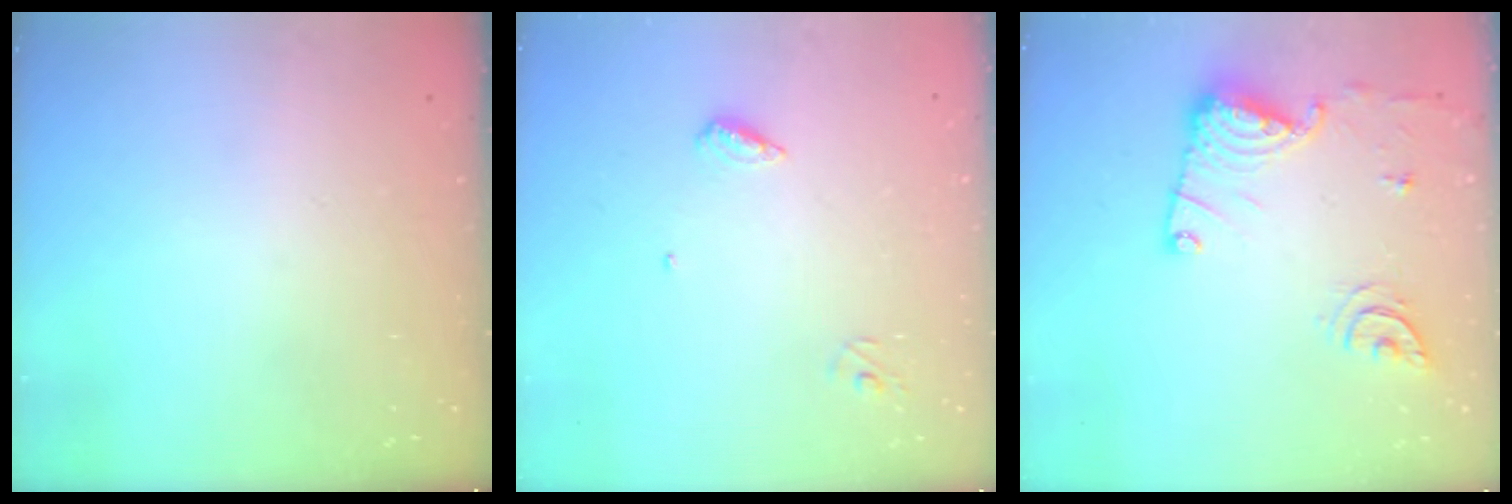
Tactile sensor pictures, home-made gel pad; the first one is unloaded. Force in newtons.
{"total": 5.3, "press": 5.3, "slide": 0.6}
{"total": 14.2, "press": 14.2, "slide": 1.4}